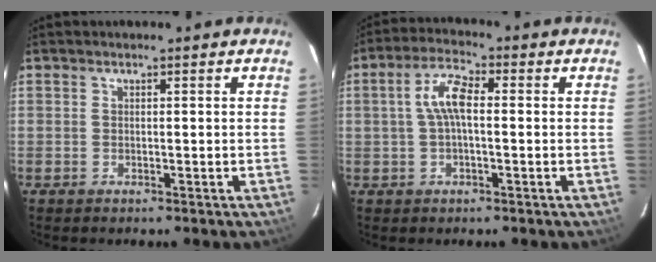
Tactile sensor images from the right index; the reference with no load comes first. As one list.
[{"total": 5.9, "force": [0.1, 2.2, 5.5], "torque": [-0.114, 0.018, 0.001]}]